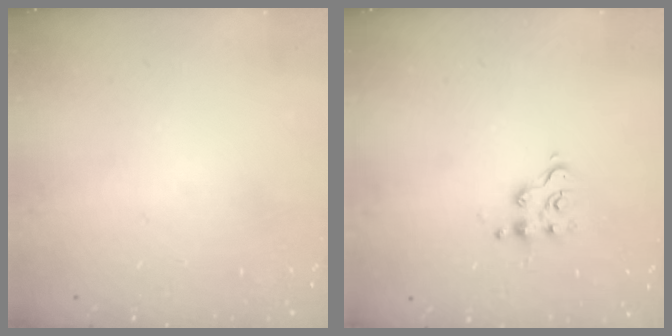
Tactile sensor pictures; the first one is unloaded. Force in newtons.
{"total": 4.8, "press": 4.7, "slide": 0.5}